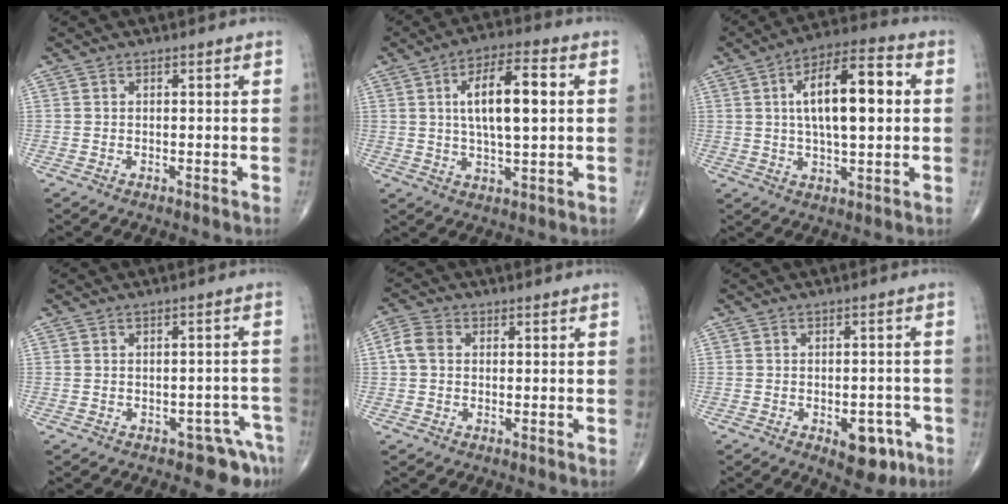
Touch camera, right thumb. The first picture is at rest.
{"total": 12.4, "force": [2.1, 4.4, 11.4], "torque": [-0.188, 0.007, 0.033]}
{"total": 15.6, "force": [2.4, 6.1, 14.2], "torque": [-0.222, 0.017, 0.035]}
{"total": 4.5, "force": [-3.3, 2.4, 2.1], "torque": [-0.006, 0.032, -0.040]}
{"total": 3.9, "force": [0.3, 3.0, 2.5], "torque": [-0.055, 0.013, 0.001]}
{"total": 7.1, "force": [-3.2, 3.8, 5.0], "torque": [-0.038, 0.016, -0.034]}